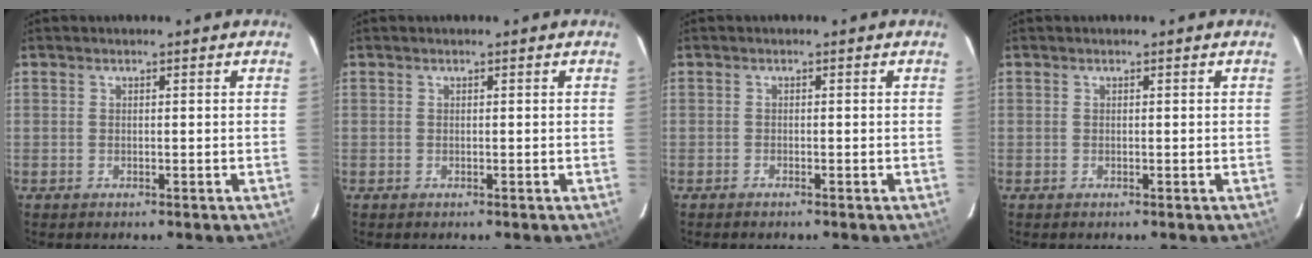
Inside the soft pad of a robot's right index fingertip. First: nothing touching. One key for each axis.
{"total": 0.0}
{"total": 0.7, "fx": -0.6, "fy": 0.1, "fz": 0.2, "tx": -0.006, "ty": 0.000, "tz": -0.013}
{"total": 0.0}